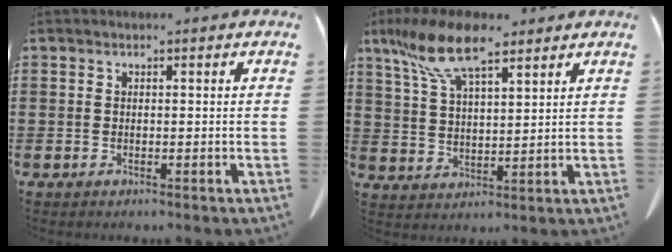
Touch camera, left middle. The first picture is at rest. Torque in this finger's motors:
{"motor_torque": [1.41, 0.73, 0.32, 0.21]}